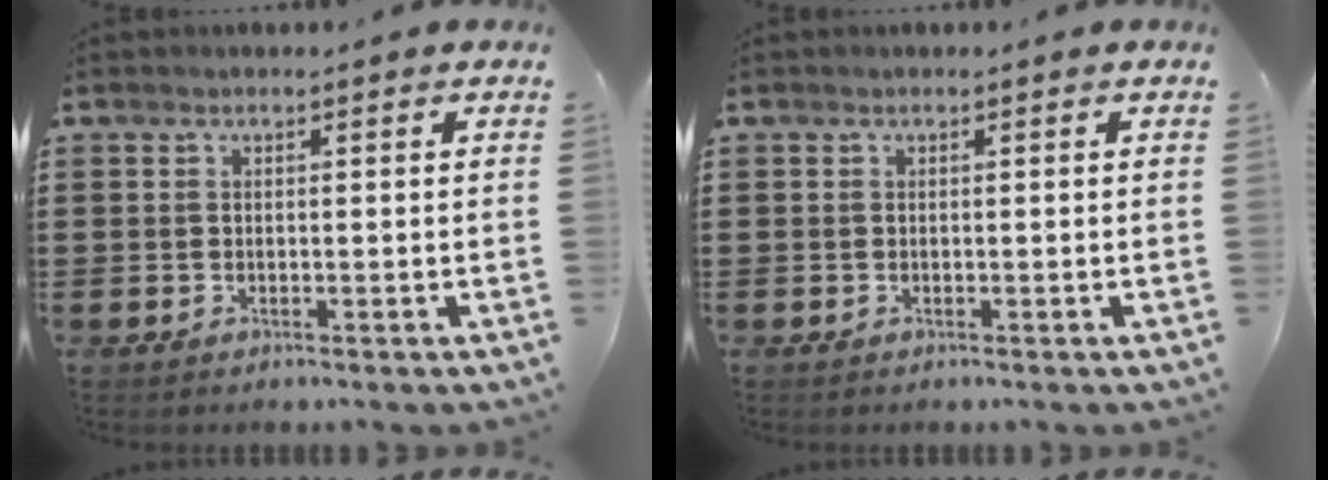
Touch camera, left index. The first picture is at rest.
{"total": 0.0}